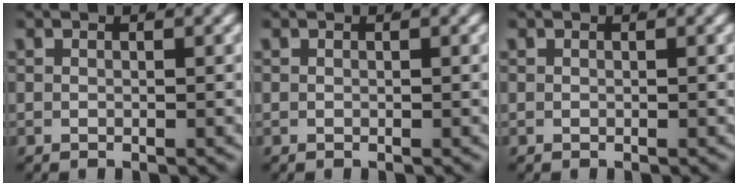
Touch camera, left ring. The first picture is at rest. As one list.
[{"total": 0.0}, {"total": 0.0}]